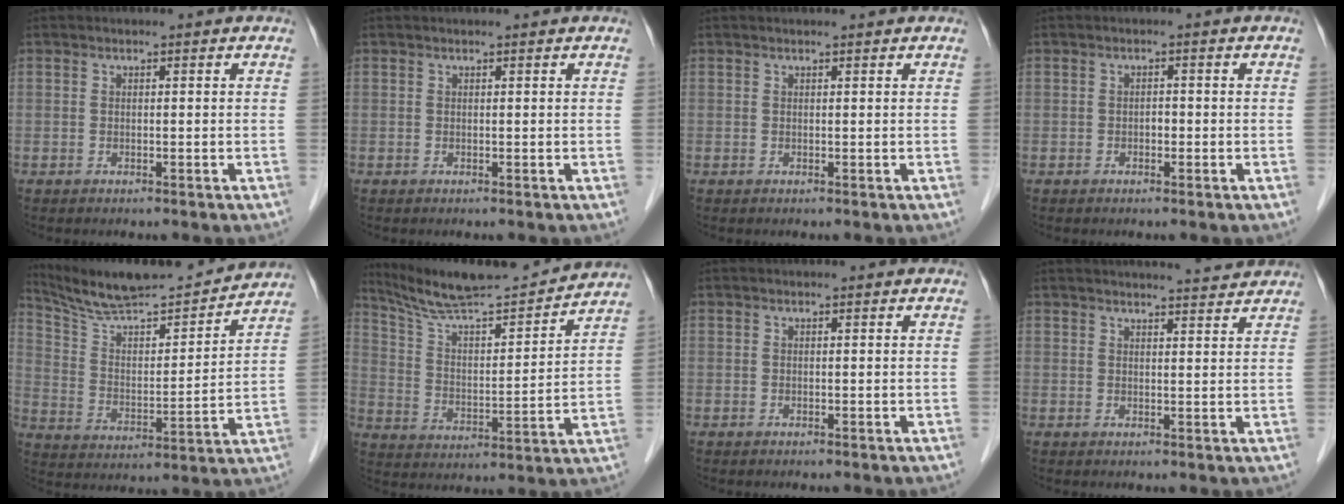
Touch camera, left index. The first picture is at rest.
{"total": 0.8, "force": [0.8, 0.0, 0.3], "torque": [-0.005, 0.011, 0.012]}
{"total": 1.4, "force": [1.3, 0.0, 0.5], "torque": [-0.007, 0.012, 0.019]}
{"total": 0.9, "force": [-0.3, 0.5, 0.6], "torque": [-0.008, 0.003, -0.007]}
{"total": 18.0, "force": [16.9, 1.3, 6.1], "torque": [-0.112, 0.001, 0.275]}
{"total": 16.6, "force": [15.7, 0.2, 5.4], "torque": [-0.100, 0.004, 0.258]}
{"total": 0.0}
{"total": 6.3, "force": [6.1, 0.0, 1.5], "torque": [-0.025, 0.010, 0.067]}